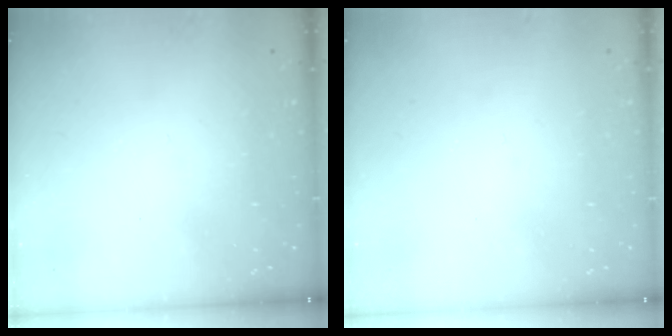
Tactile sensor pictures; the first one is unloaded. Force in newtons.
{"total": 0.7, "press": 0.7, "slide": 0.1}